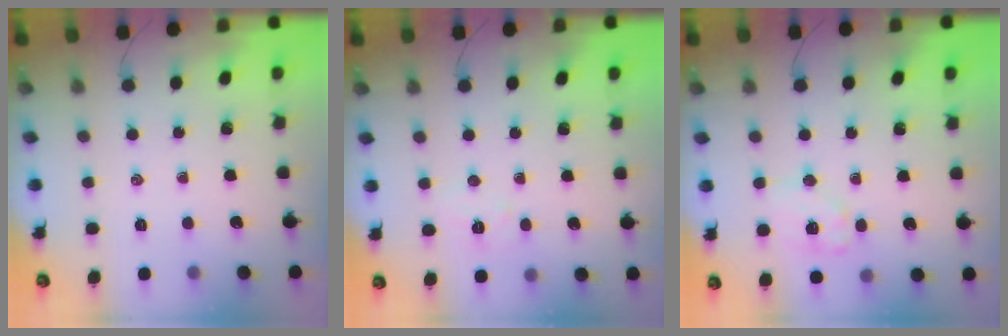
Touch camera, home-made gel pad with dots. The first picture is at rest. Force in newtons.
{"total": 4.2, "press": 4.1, "slide": 0.8}
{"total": 8.1, "press": 8.0, "slide": 1.0}